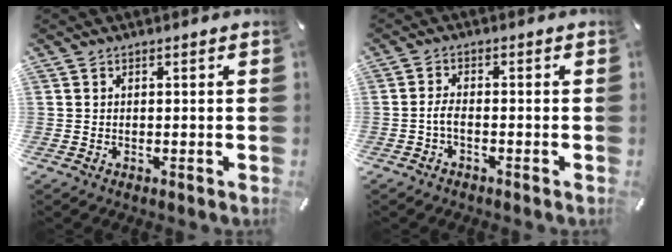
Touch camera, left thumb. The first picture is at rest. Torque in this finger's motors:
{"motor_torque": [0.19, 0.10, 0.10, 0.00, 0.03]}